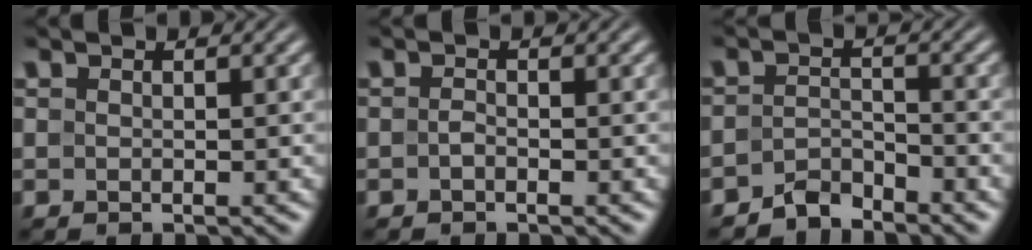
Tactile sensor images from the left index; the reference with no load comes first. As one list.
[{"total": 0.6, "force": [-0.3, 0.3, 0.5], "torque": [-0.012, 0.001, -0.007]}, {"total": 2.4, "force": [-2.2, 0.7, 0.6], "torque": [-0.008, 0.009, -0.047]}]